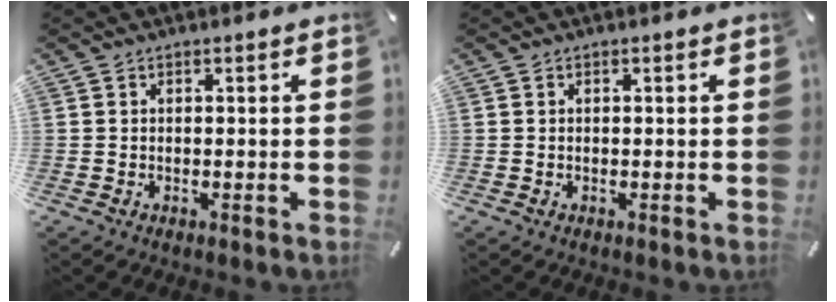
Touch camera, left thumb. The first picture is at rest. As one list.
[{"total": 0.0}]